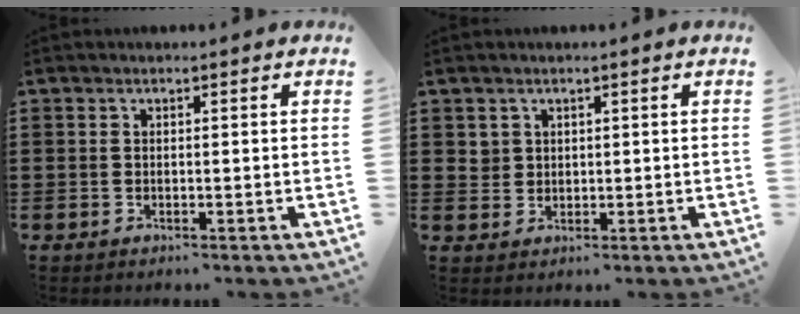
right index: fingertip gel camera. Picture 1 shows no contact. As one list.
[{"total": 2.1, "force": [1.0, 1.8, 0.2], "torque": [-0.012, 0.009, 0.020]}]